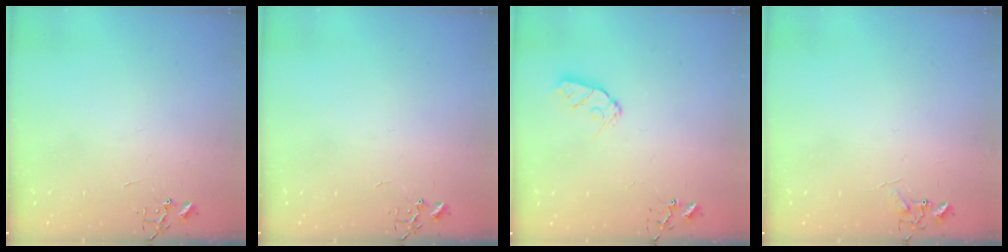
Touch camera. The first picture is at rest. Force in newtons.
{"total": 0.0}
{"total": 7.6, "press": 7.6, "slide": 0.5}
{"total": 5.2, "press": 5.2, "slide": 0.6}